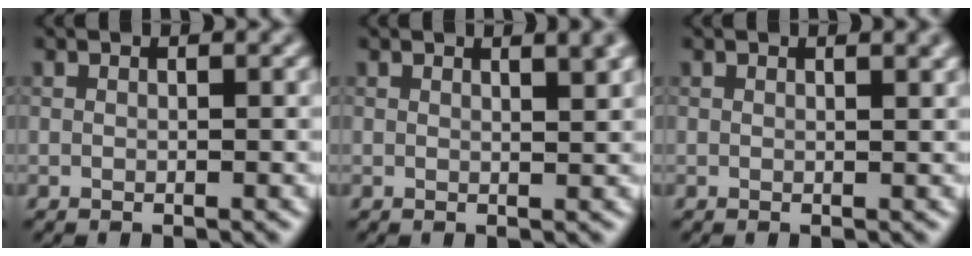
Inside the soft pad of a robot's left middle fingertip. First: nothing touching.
{"total": 3.0, "force": [1.7, 1.1, 2.2], "torque": [-0.008, 0.006, 0.015]}
{"total": 1.3, "force": [0.9, 0.4, 0.9], "torque": [-0.006, 0.003, 0.012]}